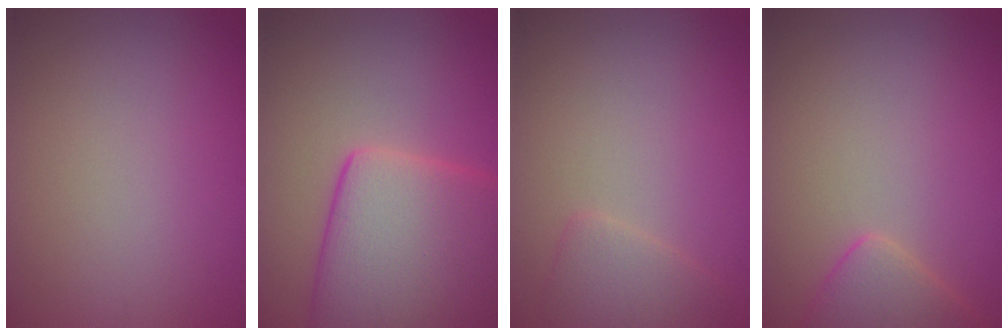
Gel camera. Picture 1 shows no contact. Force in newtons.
{"total": 12.0, "press": 11.9, "slide": 0.5}
{"total": 2.2, "press": 2.2, "slide": 0.1}
{"total": 3.3, "press": 3.3, "slide": 0.3}